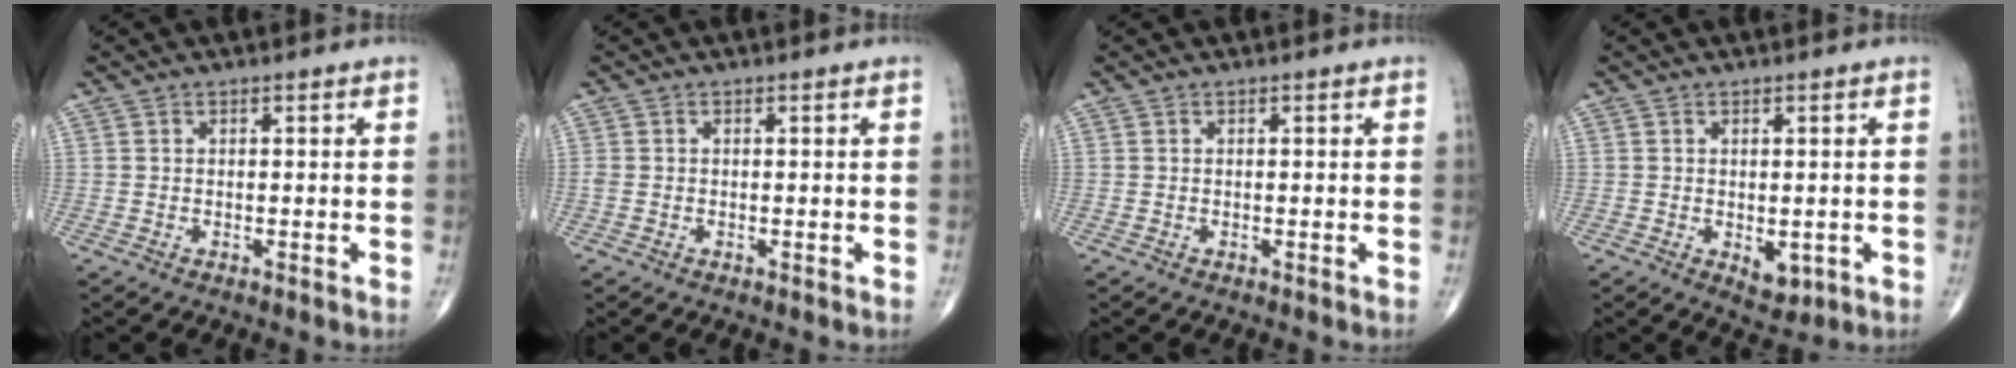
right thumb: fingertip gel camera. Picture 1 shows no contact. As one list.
[{"total": 0.8, "force": [-0.1, 0.6, 0.5], "torque": [-0.015, 0.001, -0.001]}, {"total": 0.0}, {"total": 3.7, "force": [-0.7, 2.2, 2.8], "torque": [-0.026, -0.008, 0.001]}]